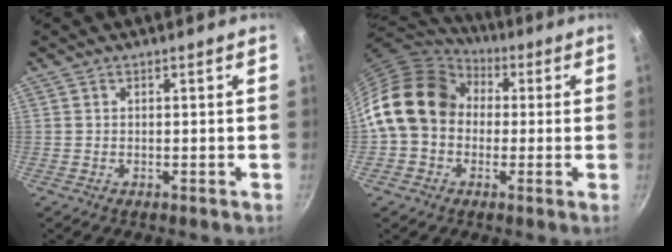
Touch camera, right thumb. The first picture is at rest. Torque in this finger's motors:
{"motor_torque": [1.88, 3.13, 1.29, -1.20, 0.19]}